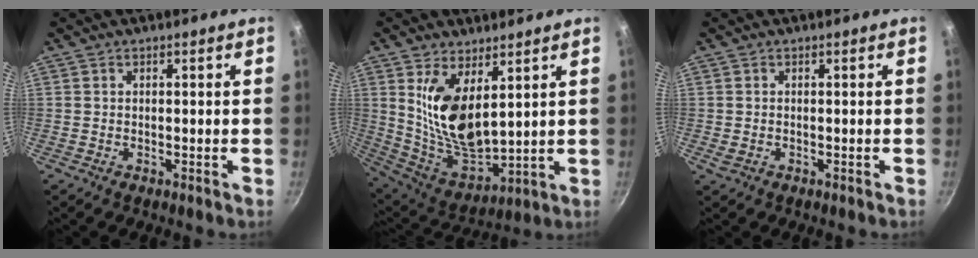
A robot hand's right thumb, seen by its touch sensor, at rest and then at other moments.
{"total": 14.6, "force": [5.2, 7.1, 11.6], "torque": [-0.205, -0.054, 0.116]}
{"total": 1.1, "force": [-0.3, 0.7, 0.8], "torque": [-0.014, -0.001, -0.004]}